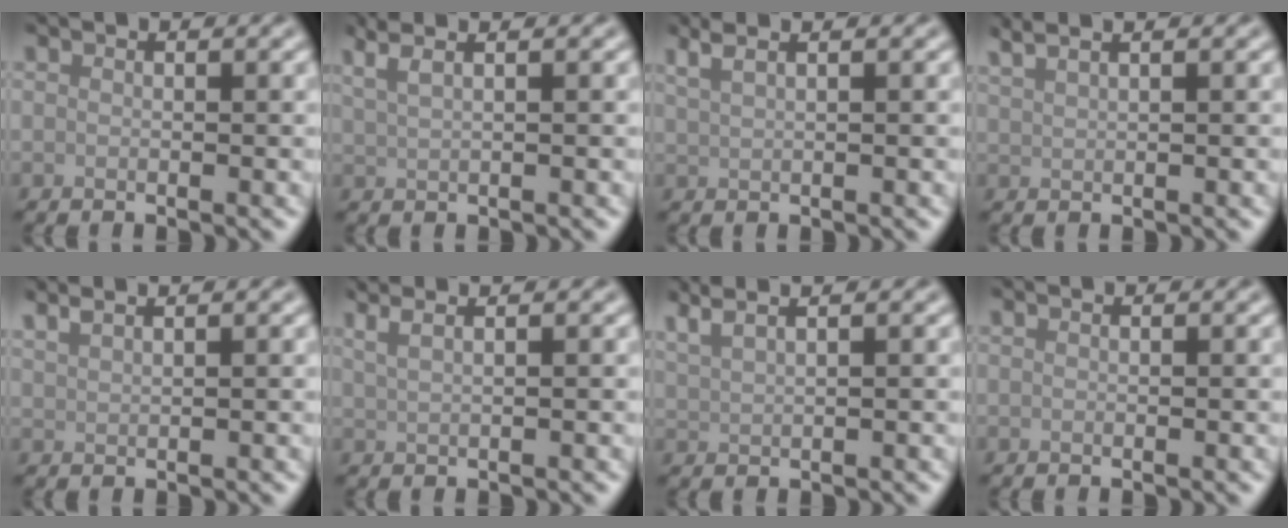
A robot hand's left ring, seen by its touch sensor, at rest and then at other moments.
{"total": 4.3, "force": [2.8, 1.9, 2.7], "torque": [-0.032, 0.026, 0.023]}
{"total": 3.3, "force": [2.3, 1.3, 1.9], "torque": [-0.021, 0.016, 0.014]}
{"total": 3.7, "force": [2.8, 1.3, 2.0], "torque": [-0.019, 0.025, 0.023]}
{"total": 2.2, "force": [1.8, 0.6, 1.1], "torque": [-0.010, 0.008, 0.022]}
{"total": 4.4, "force": [2.8, 2.0, 2.7], "torque": [-0.028, 0.028, 0.018]}
{"total": 4.2, "force": [3.2, 1.5, 2.4], "torque": [-0.035, 0.028, 0.035]}
{"total": 0.0}